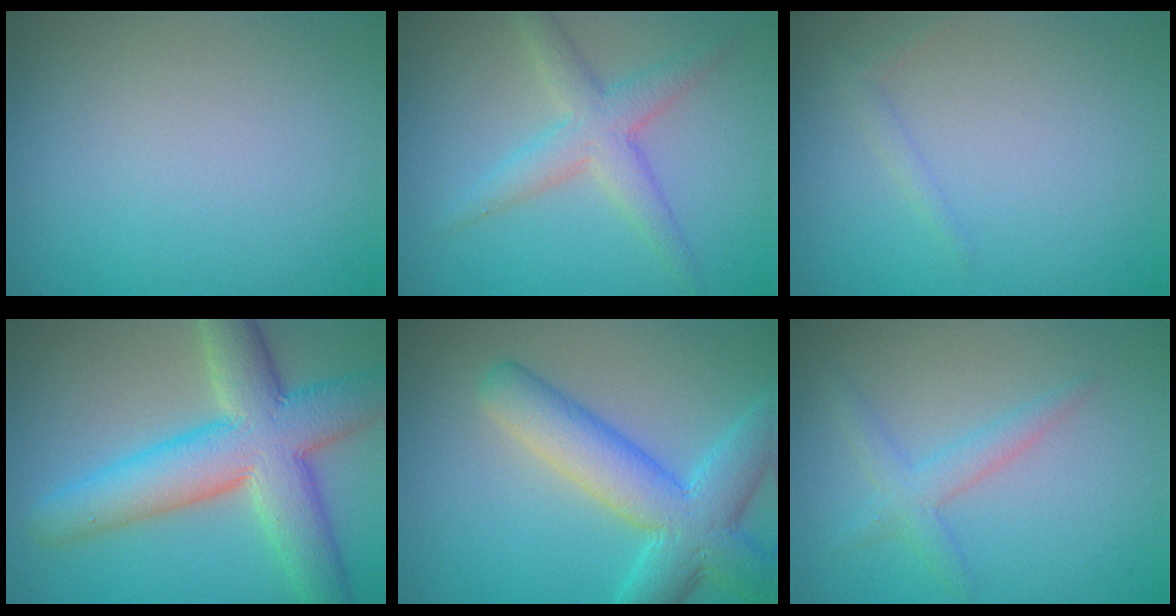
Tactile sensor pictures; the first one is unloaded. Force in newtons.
{"total": 3.6, "press": 3.6, "slide": 0.1}
{"total": 0.8, "press": 0.8, "slide": 0.1}
{"total": 9.7, "press": 9.7, "slide": 0.2}
{"total": 7.3, "press": 7.3, "slide": 0.3}
{"total": 2.3, "press": 2.3, "slide": 0.1}